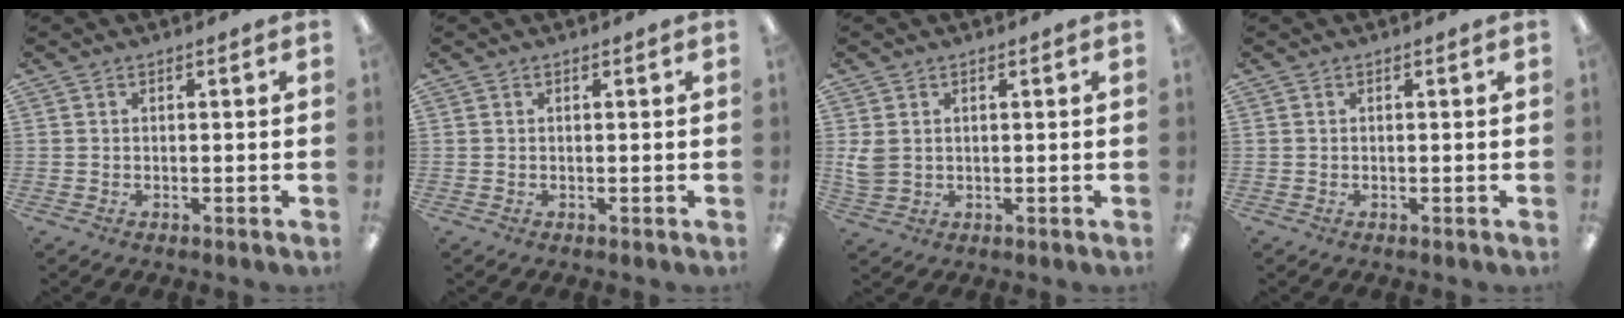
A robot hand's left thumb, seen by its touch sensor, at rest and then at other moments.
{"total": 0.0}
{"total": 3.8, "force": [1.1, 3.0, 2.1], "torque": [-0.040, -0.002, 0.020]}
{"total": 0.0}